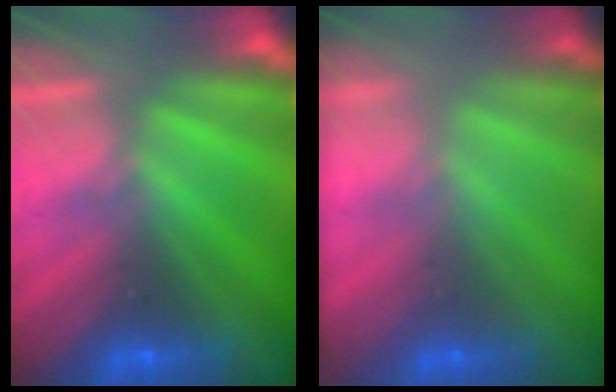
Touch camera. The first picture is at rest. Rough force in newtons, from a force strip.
{"total": 1.7}